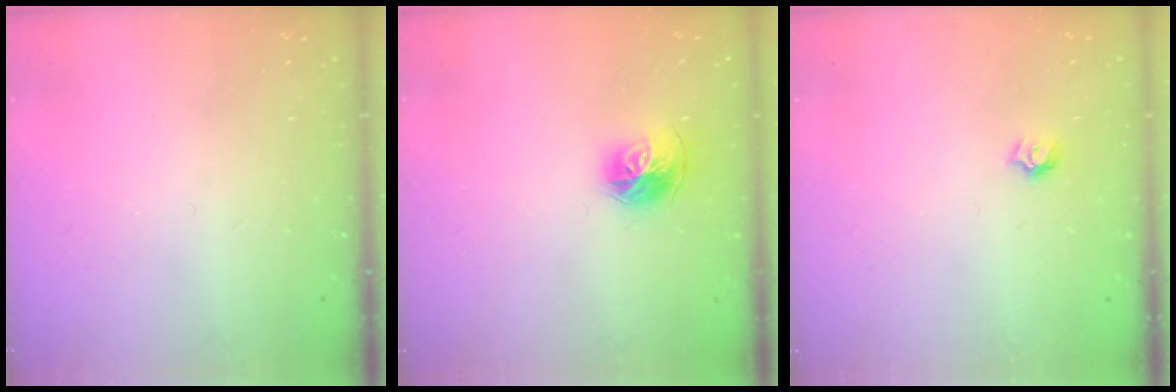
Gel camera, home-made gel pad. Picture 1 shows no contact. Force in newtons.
{"total": 10.6, "press": 10.5, "slide": 1.2}
{"total": 4.2, "press": 4.2, "slide": 0.4}